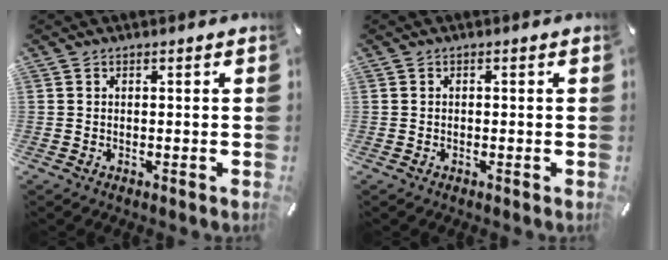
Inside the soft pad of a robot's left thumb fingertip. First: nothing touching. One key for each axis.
{"total": 0.0}